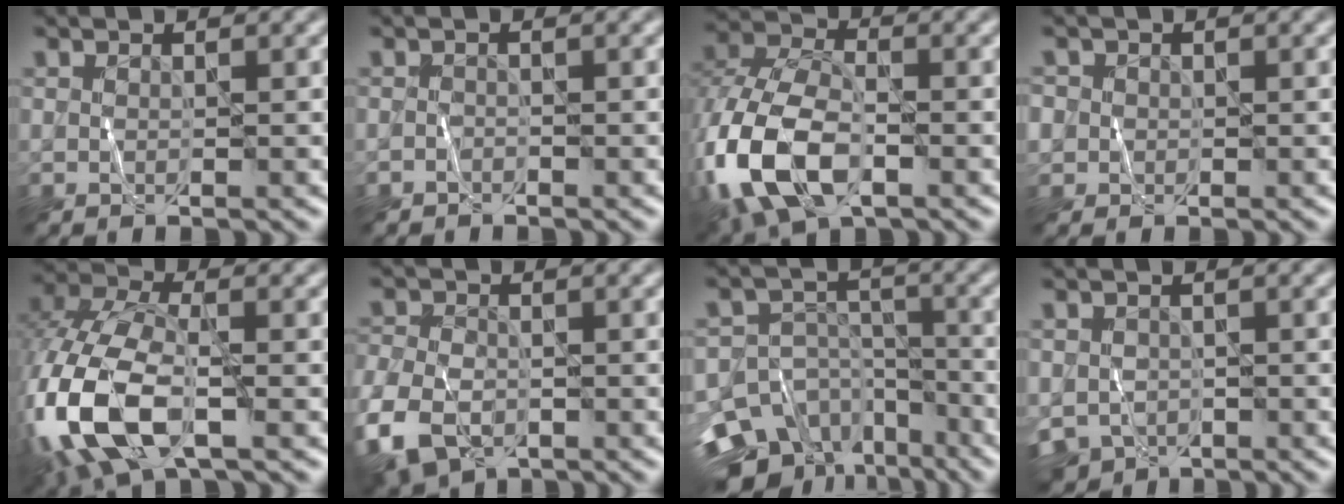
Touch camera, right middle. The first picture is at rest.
{"total": 0.8, "force": [-0.6, 0.4, 0.0], "torque": [0.002, 0.001, -0.012]}
{"total": 11.5, "force": [-3.6, 7.0, 8.4], "torque": [-0.205, -0.013, -0.078]}
{"total": 2.1, "force": [0.2, 2.1, 0.5], "torque": [0.002, 0.009, -0.007]}
{"total": 11.3, "force": [-3.7, 5.9, 8.9], "torque": [-0.213, -0.008, -0.081]}
{"total": 8.1, "force": [-4.4, 4.9, 4.7], "torque": [-0.113, -0.028, -0.088]}
{"total": 14.1, "force": [-8.8, 9.8, 5.2], "torque": [-0.113, -0.029, -0.136]}
{"total": 4.2, "force": [-2.3, 2.9, 1.8], "torque": [-0.035, -0.014, -0.043]}